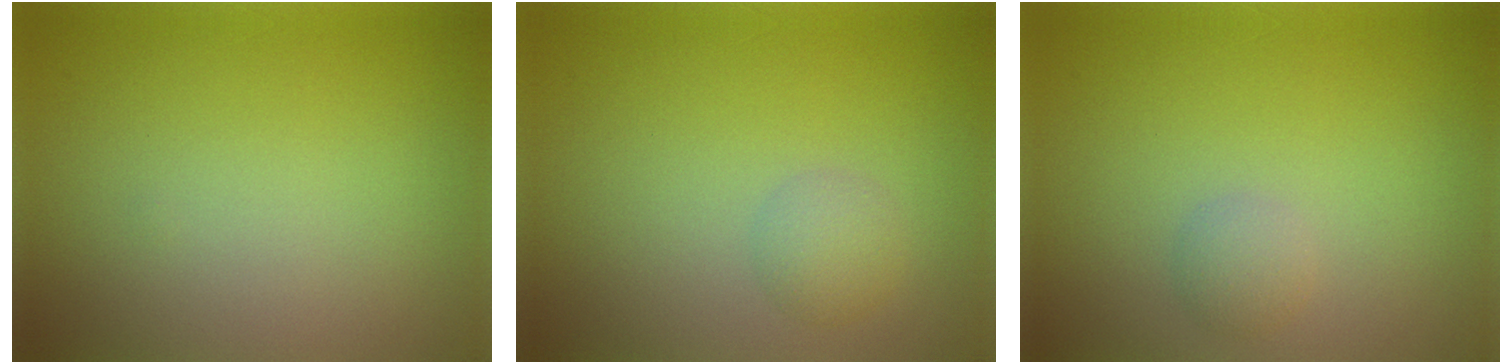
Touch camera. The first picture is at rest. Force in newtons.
{"total": 1.7, "press": 1.7, "slide": 0.1}
{"total": 1.3, "press": 1.3, "slide": 0.1}